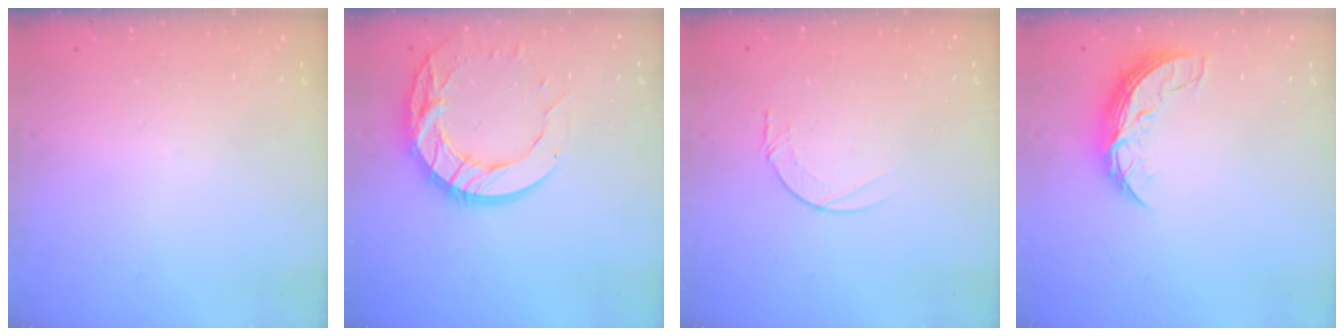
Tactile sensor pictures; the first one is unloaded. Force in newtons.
{"total": 14.4, "press": 14.4, "slide": 0.7}
{"total": 4.2, "press": 4.2, "slide": 0.5}
{"total": 8.0, "press": 8.0, "slide": 0.5}